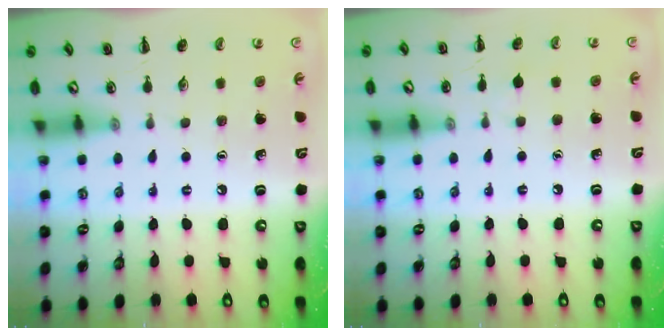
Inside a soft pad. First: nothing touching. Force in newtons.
{"total": 2.7, "press": 2.5, "slide": 1.1}